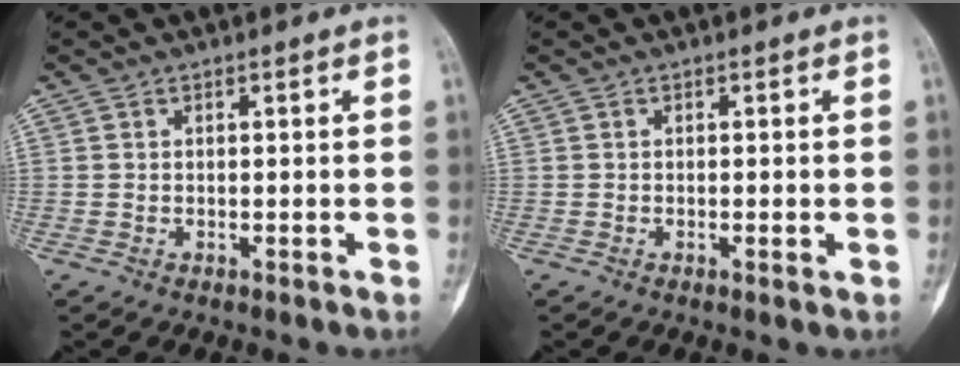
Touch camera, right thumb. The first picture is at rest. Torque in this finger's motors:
{"motor_torque": [-0.38, -0.08, 0.04, 0.03, -0.05]}